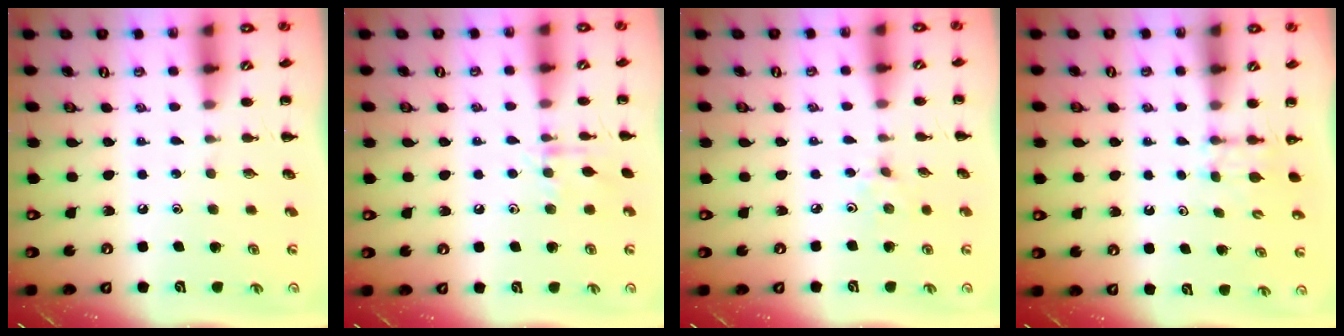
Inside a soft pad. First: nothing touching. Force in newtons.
{"total": 7.4, "press": 7.4, "slide": 1.1}
{"total": 2.4, "press": 2.3, "slide": 0.8}
{"total": 2.7, "press": 2.5, "slide": 1.1}